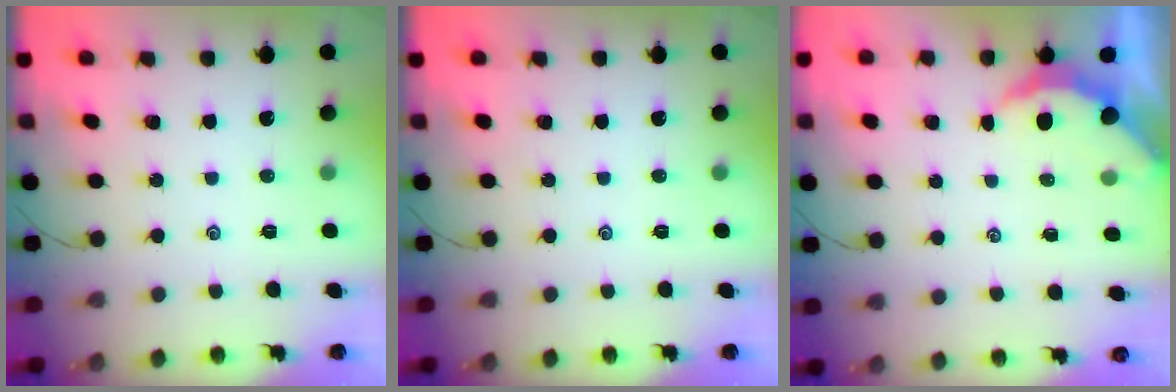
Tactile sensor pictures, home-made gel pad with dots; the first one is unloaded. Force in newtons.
{"total": 0.0}
{"total": 3.3, "press": 3.3, "slide": 0.5}